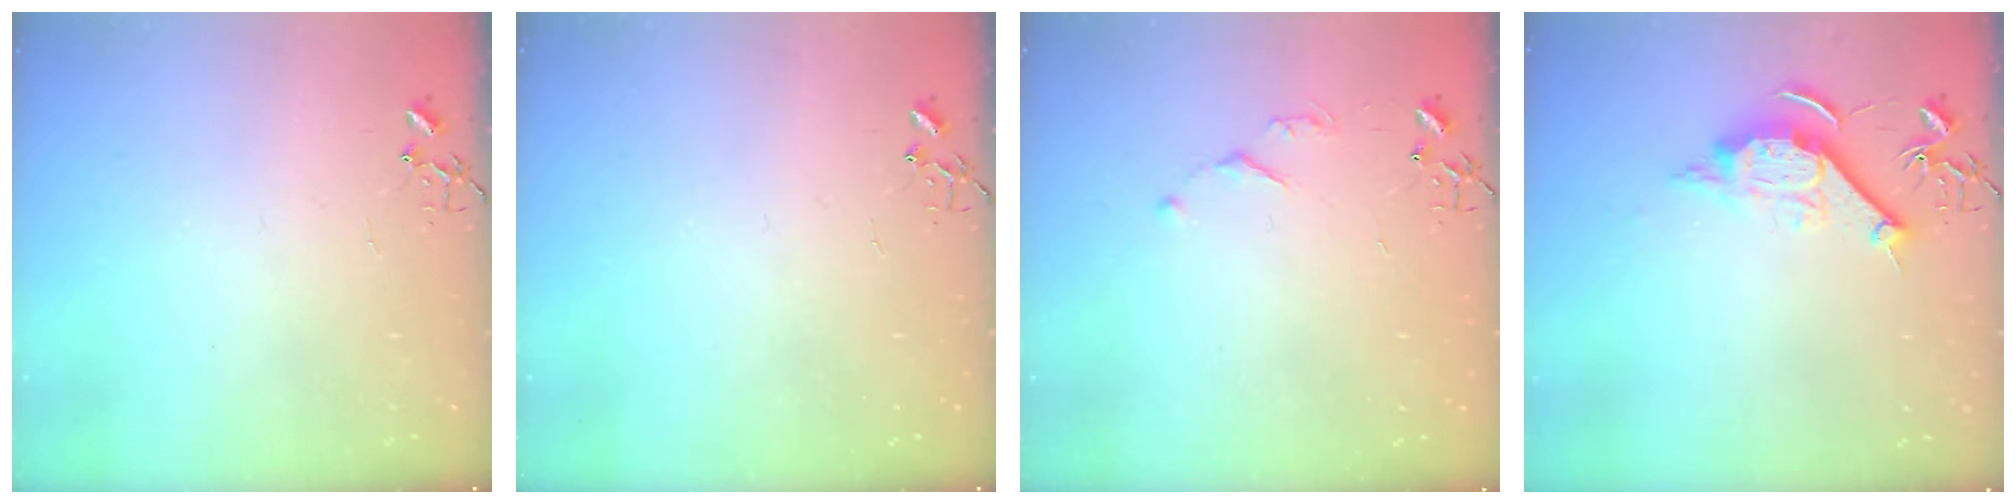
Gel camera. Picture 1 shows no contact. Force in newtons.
{"total": 0.0}
{"total": 4.3, "press": 4.3, "slide": 0.7}
{"total": 10.7, "press": 10.7, "slide": 1.1}